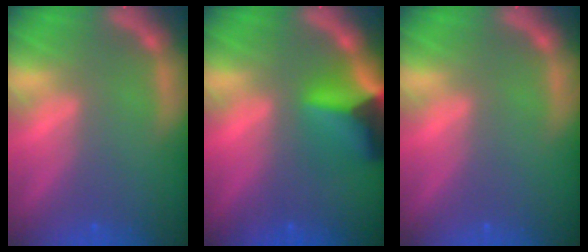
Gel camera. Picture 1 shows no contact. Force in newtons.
{"total": 7.4}
{"total": 0.0}